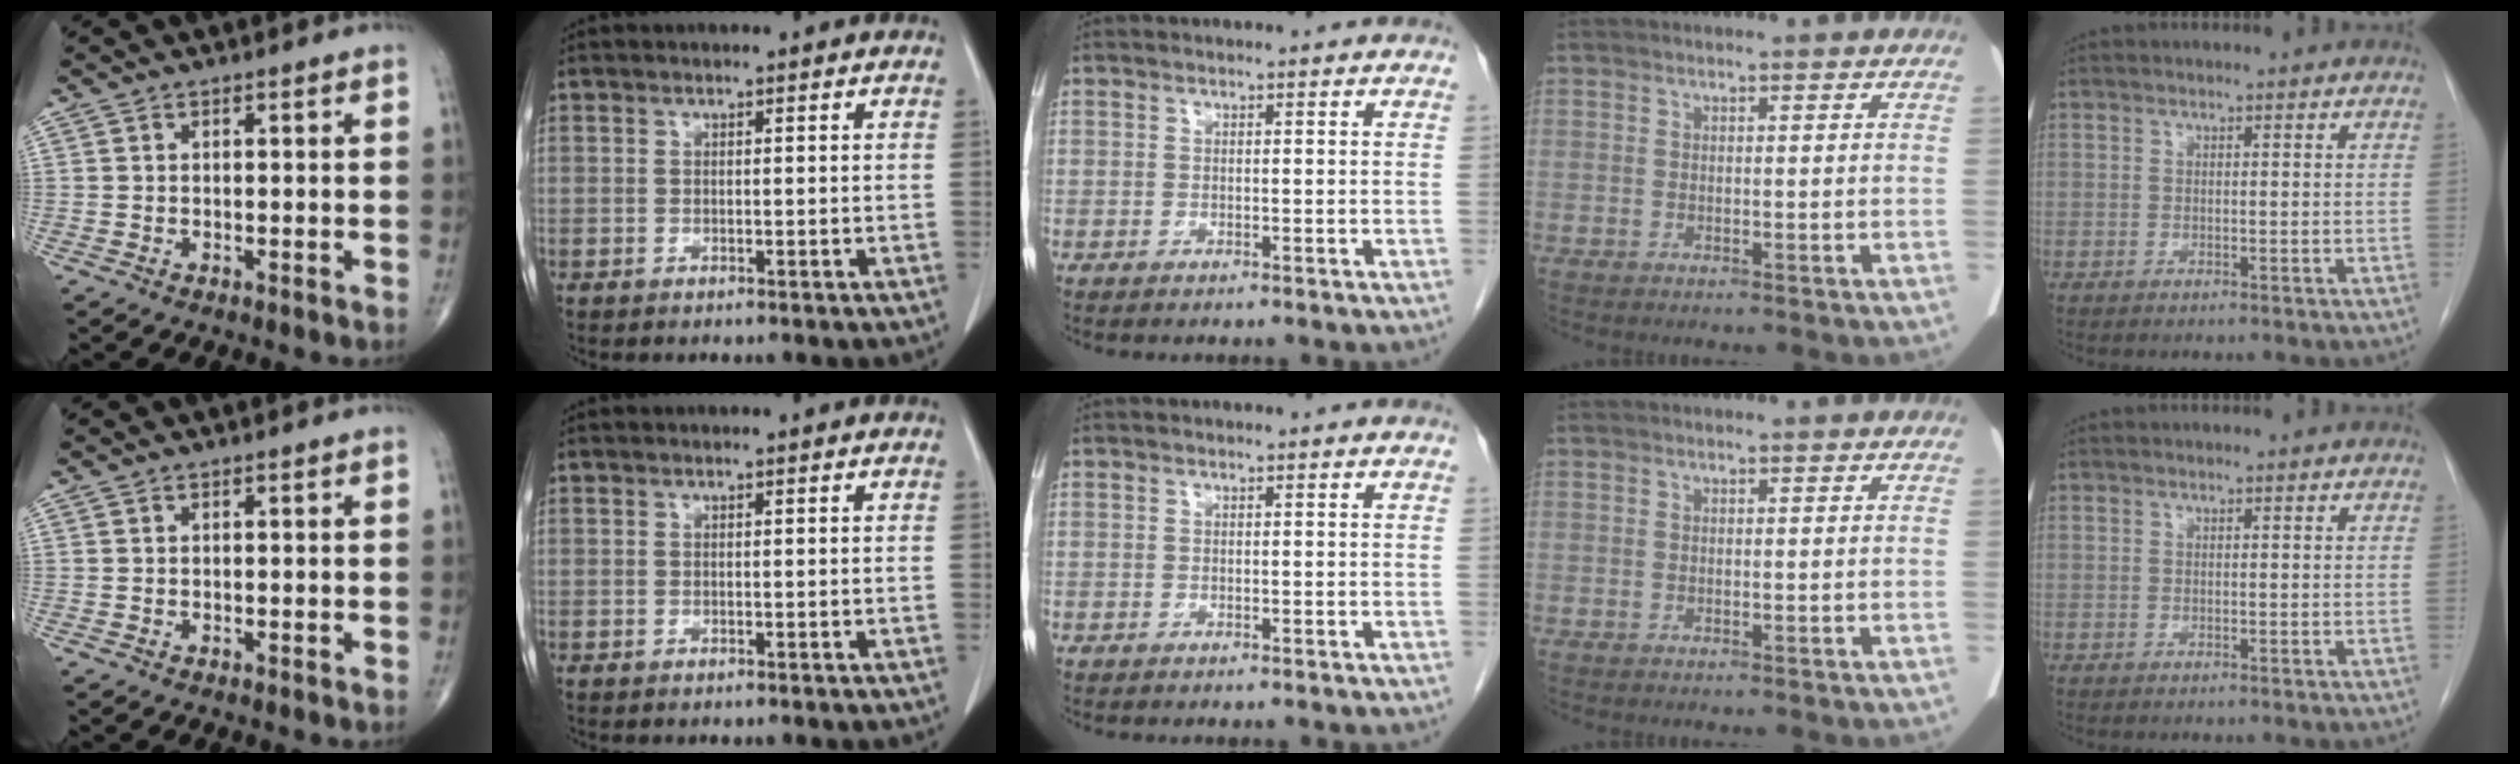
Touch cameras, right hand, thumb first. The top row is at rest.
{}